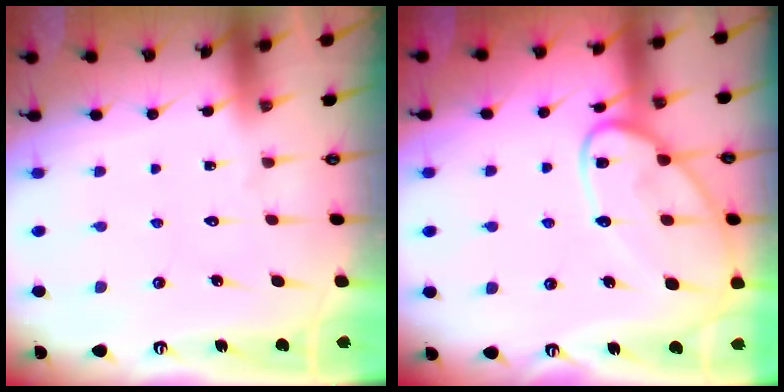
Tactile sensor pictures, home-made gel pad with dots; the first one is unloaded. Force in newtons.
{"total": 13.9, "press": 13.8, "slide": 1.2}